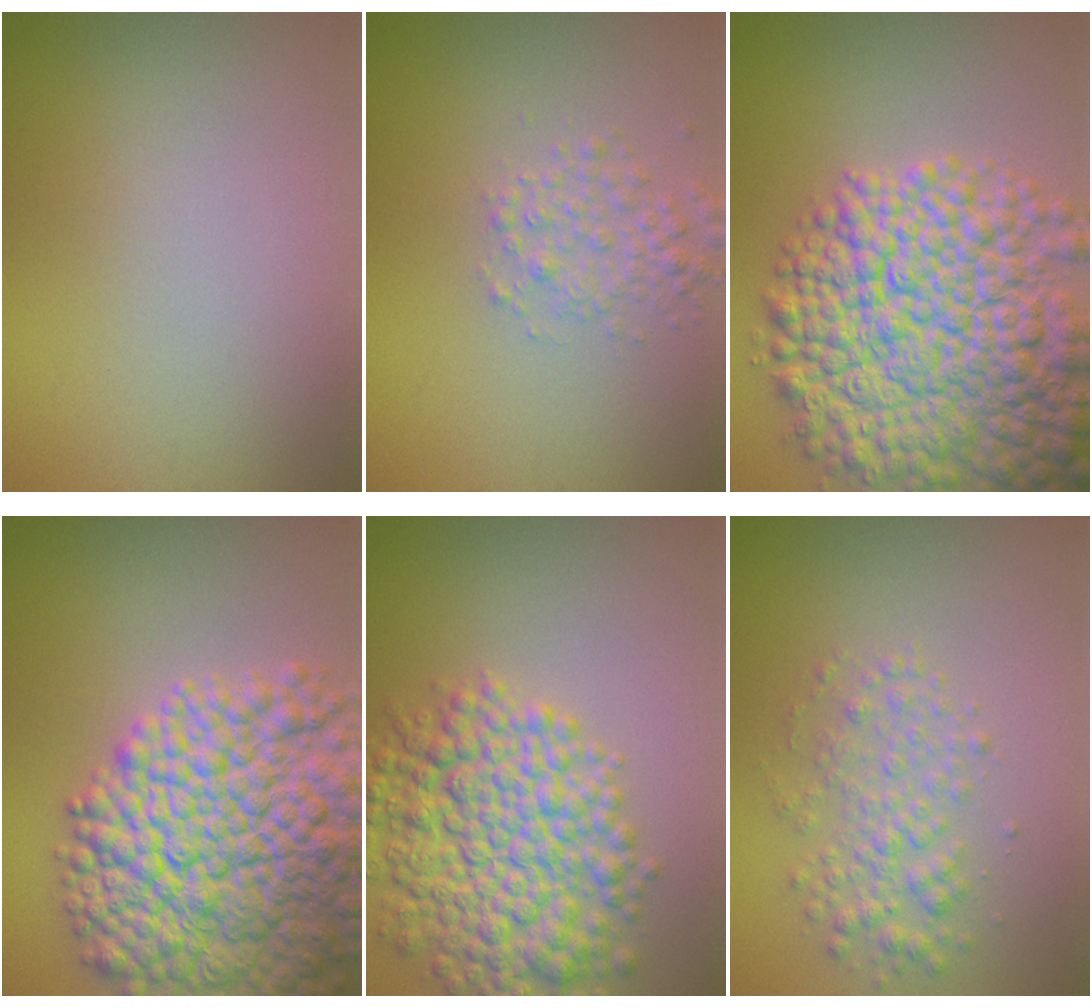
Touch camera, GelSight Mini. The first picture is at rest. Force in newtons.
{"total": 2.4, "press": 2.4, "slide": 0.1}
{"total": 13.4, "press": 13.4, "slide": 0.6}
{"total": 13.8, "press": 13.8, "slide": 0.7}
{"total": 8.7, "press": 8.7, "slide": 0.1}
{"total": 3.0, "press": 3.0, "slide": 0.0}